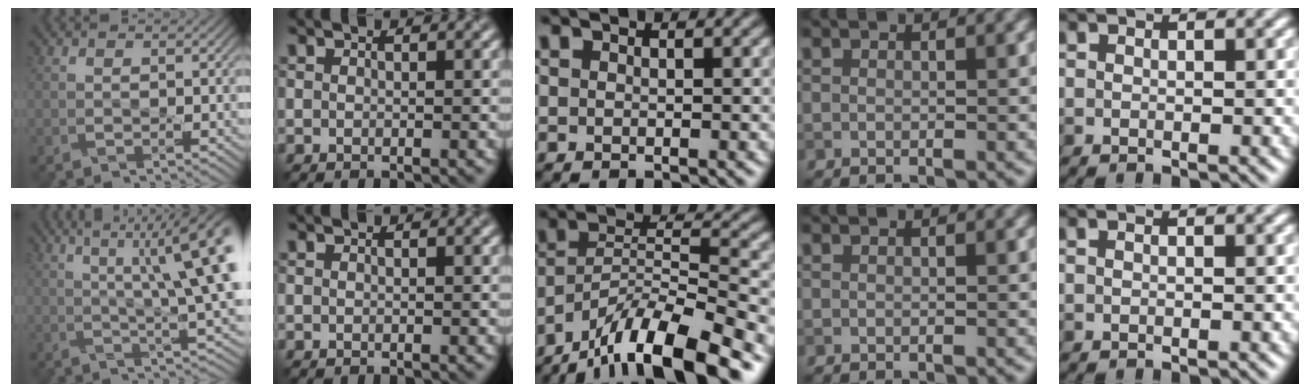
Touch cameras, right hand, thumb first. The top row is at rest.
{"thumb": {"total": 12.5, "force": [3.7, 2.1, 11.8], "torque": [-0.169, 0.016, 0.061]}, "middle": {"total": 12.8, "force": [-9.7, 3.1, 7.8], "torque": [-0.132, 0.010, -0.174]}}